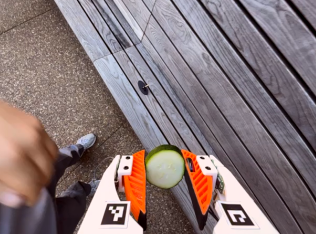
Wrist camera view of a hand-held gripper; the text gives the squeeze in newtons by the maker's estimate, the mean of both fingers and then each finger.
{"total": 12.4, "left": 13.1, "right": 11.7}